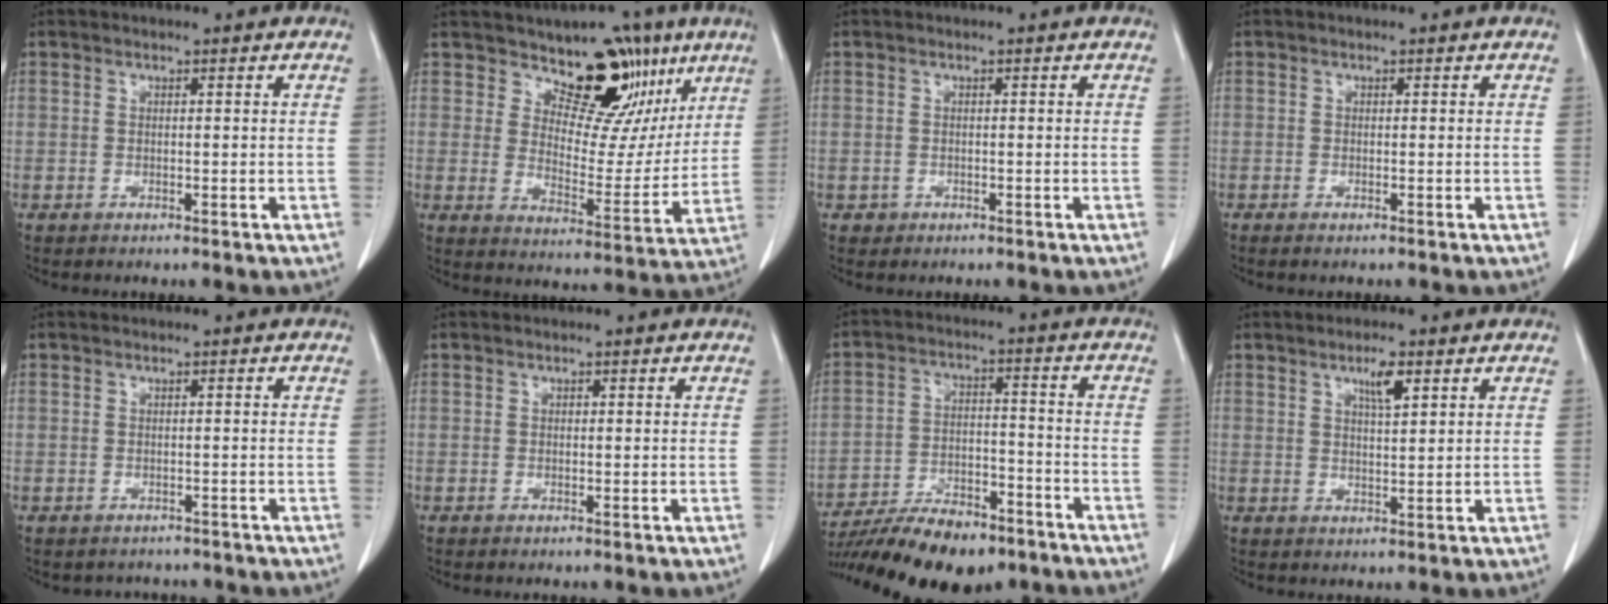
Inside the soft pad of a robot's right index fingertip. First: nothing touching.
{"total": 12.4, "force": [8.5, 6.6, 6.1], "torque": [-0.064, -0.008, 0.121]}
{"total": 1.0, "force": [-0.4, 0.9, 0.0], "torque": [-0.004, 0.005, -0.004]}
{"total": 0.7, "force": [-0.5, 0.0, 0.5], "torque": [-0.012, -0.001, -0.007]}
{"total": 2.4, "force": [-1.9, 1.3, -0.3], "torque": [-0.003, 0.005, -0.028]}
{"total": 0.0}
{"total": 15.8, "force": [-12.8, 5.2, 7.7], "torque": [-0.132, 0.004, -0.205]}
{"total": 3.5, "force": [2.0, 0.6, 2.9], "torque": [-0.051, -0.001, 0.035]}